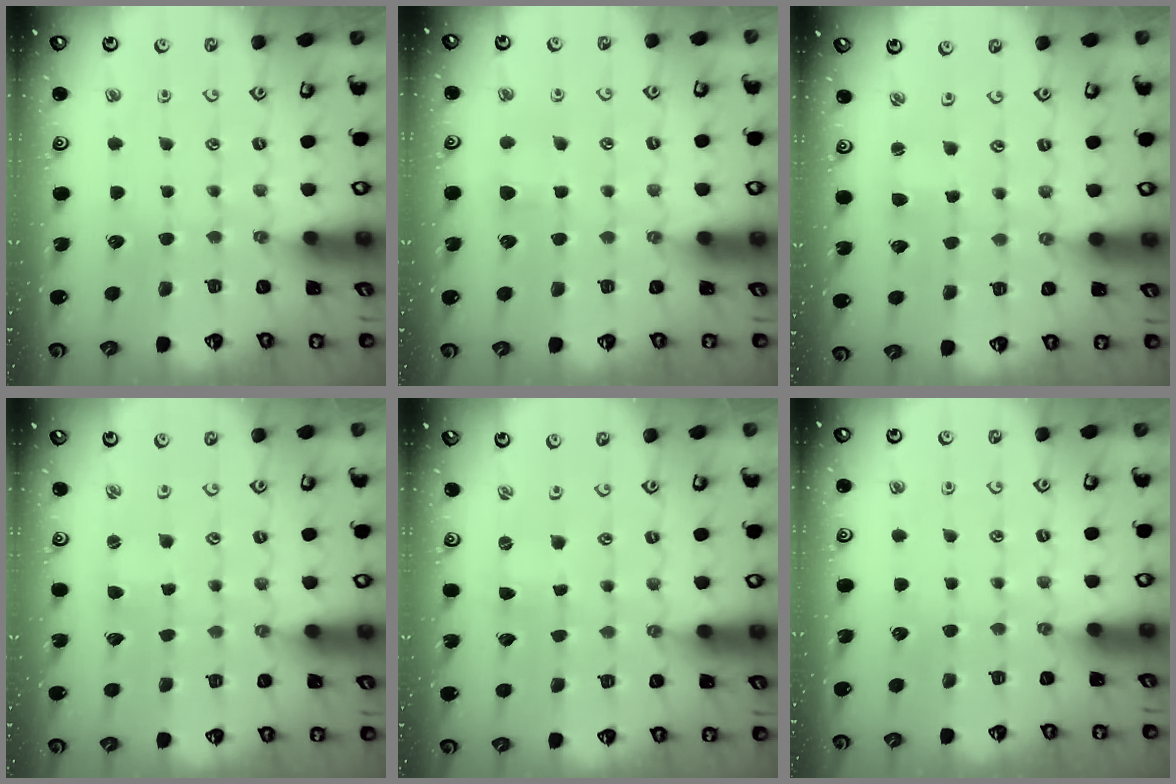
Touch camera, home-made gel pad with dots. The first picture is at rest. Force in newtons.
{"total": 5.2, "press": 5.2, "slide": 0.8}
{"total": 1.5, "press": 1.5, "slide": 0.2}
{"total": 2.0, "press": 2.0, "slide": 0.4}
{"total": 0.0}
{"total": 0.0}